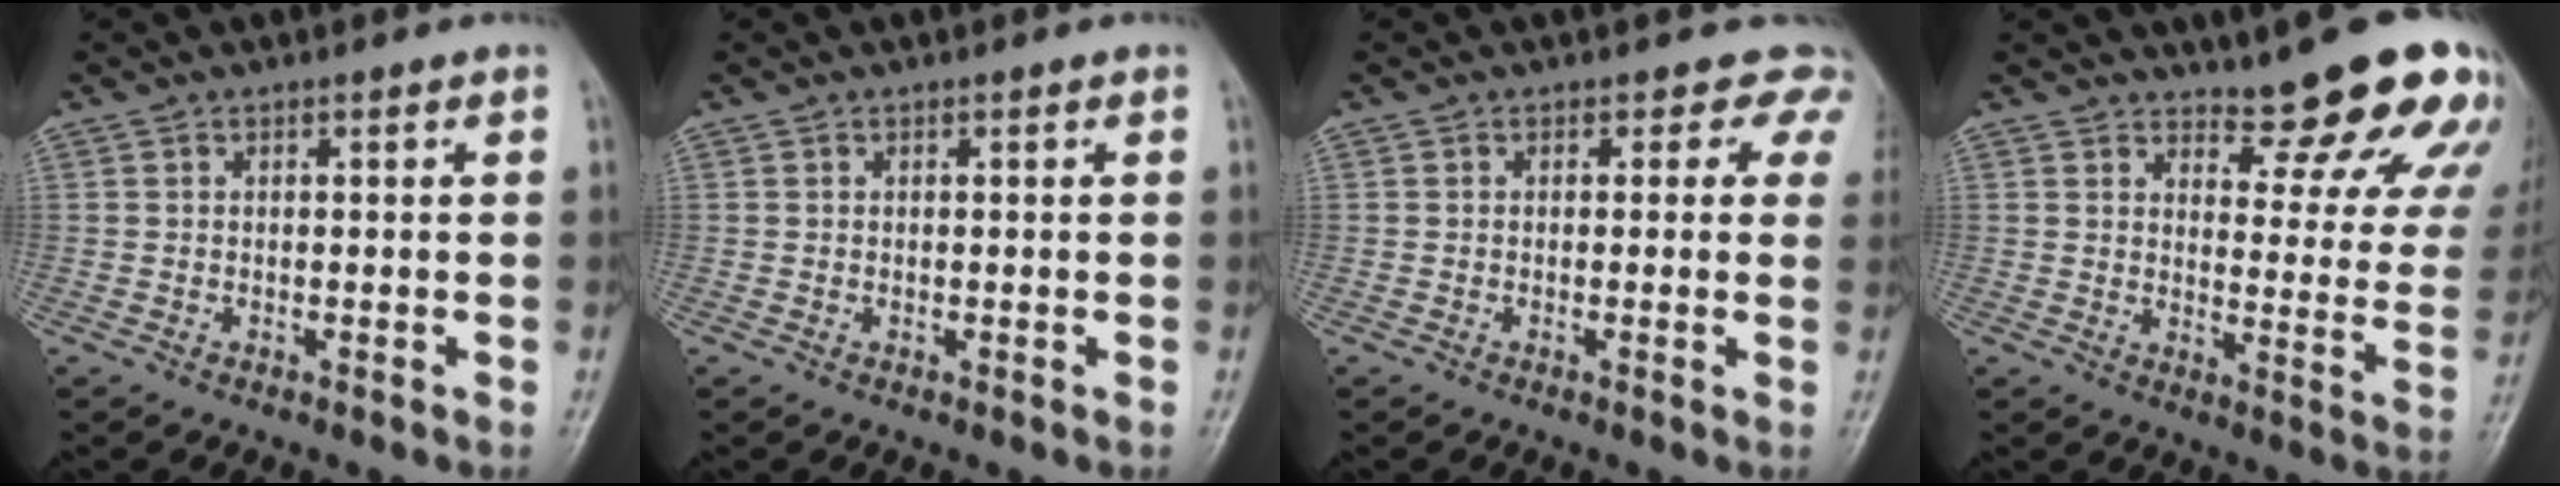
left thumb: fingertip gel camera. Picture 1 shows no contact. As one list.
[{"total": 0.0}, {"total": 4.2, "force": [2.9, 3.0, 0.6], "torque": [0.032, -0.008, 0.002]}, {"total": 16.9, "force": [14.6, 4.3, 7.4], "torque": [-0.047, -0.122, 0.168]}]